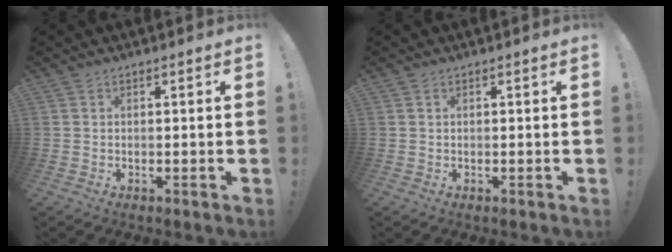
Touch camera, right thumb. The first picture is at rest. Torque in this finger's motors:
{"motor_torque": [-0.20, 0.08, 0.39, -0.21, -0.02]}